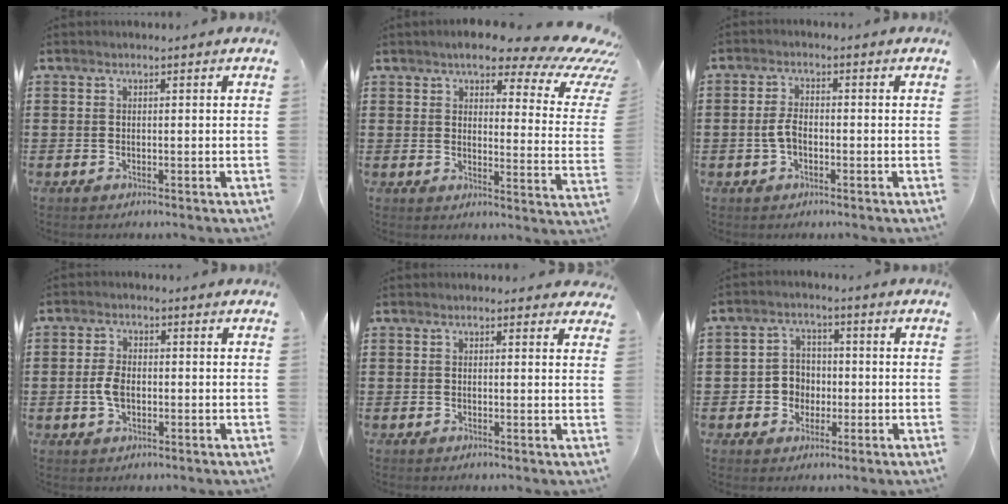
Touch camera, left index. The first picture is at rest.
{"total": 8.5, "force": [6.4, 2.3, 5.1], "torque": [-0.093, -0.038, 0.105]}
{"total": 3.5, "force": [-0.9, 1.7, 3.0], "torque": [-0.070, 0.001, -0.020]}
{"total": 3.8, "force": [-0.5, 2.1, 3.2], "torque": [-0.082, -0.003, -0.016]}
{"total": 1.0, "force": [0.7, 0.6, 0.4], "torque": [-0.002, 0.001, 0.012]}
{"total": 4.3, "force": [-1.0, 4.0, 1.4], "torque": [-0.040, 0.010, -0.022]}